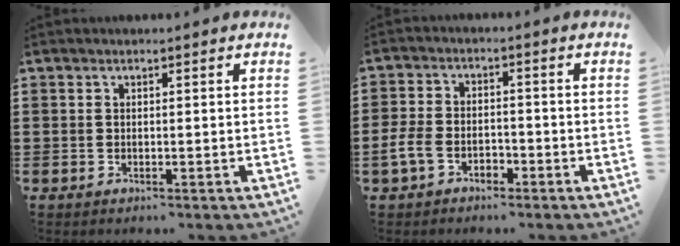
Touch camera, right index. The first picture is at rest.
{"total": 4.4, "force": [-2.2, 2.9, 2.4], "torque": [-0.064, 0.005, -0.048]}